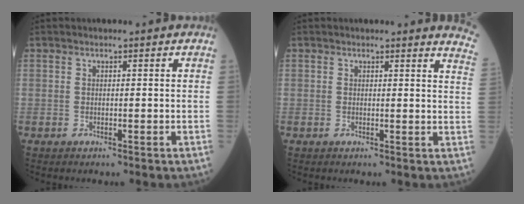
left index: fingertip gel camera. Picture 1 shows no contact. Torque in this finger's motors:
{"motor_torque": [-0.31, -0.36, 0.02, 0.01]}